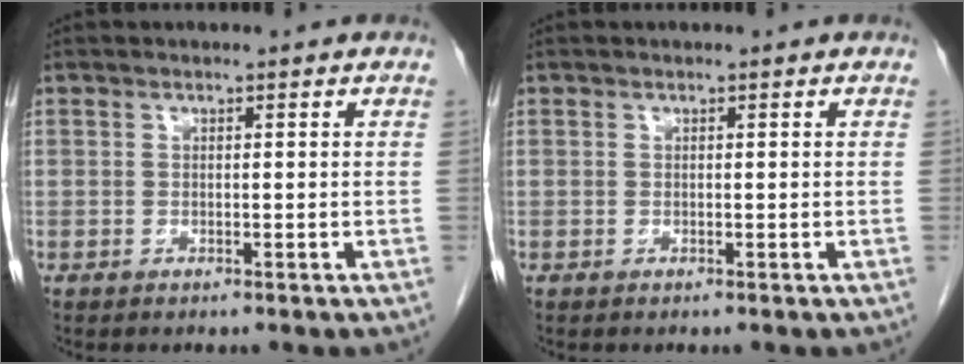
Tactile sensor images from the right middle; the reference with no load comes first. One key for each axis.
{"total": 0.0}